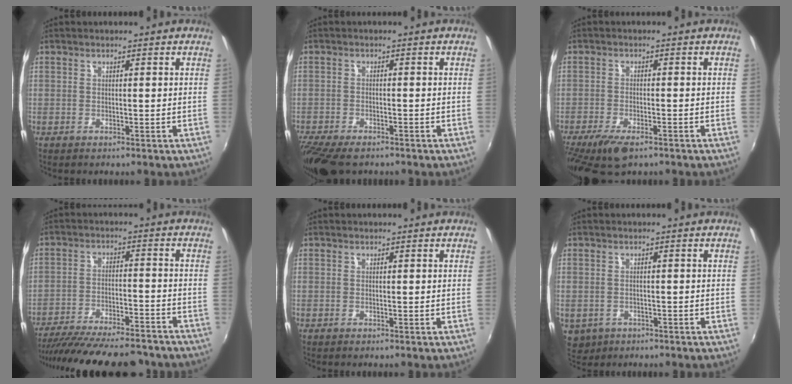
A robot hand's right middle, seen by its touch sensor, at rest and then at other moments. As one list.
[{"total": 10.2, "force": [-8.0, 3.4, 5.2], "torque": [-0.129, -0.043, -0.142]}, {"total": 8.5, "force": [-5.9, 3.2, 5.3], "torque": [-0.123, -0.026, -0.105]}, {"total": 22.9, "force": [-20.2, 4.6, 9.7], "torque": [-0.187, -0.028, -0.285]}, {"total": 0.0}, {"total": 5.1, "force": [-1.7, 4.2, 2.3], "torque": [-0.051, -0.011, -0.017]}]